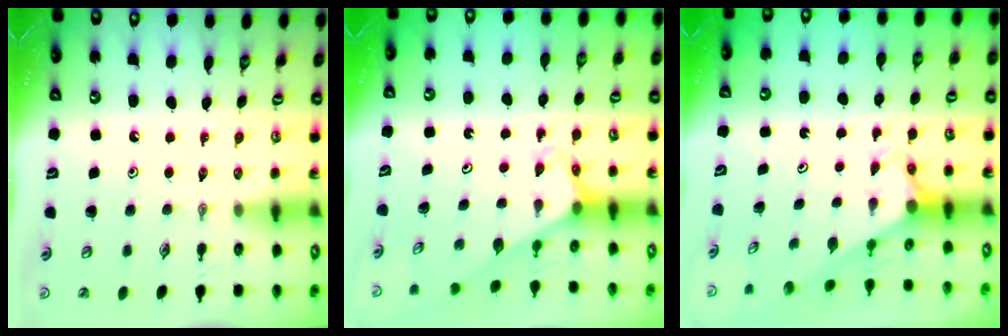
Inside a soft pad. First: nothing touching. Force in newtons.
{"total": 3.0, "press": 3.0, "slide": 0.2}
{"total": 2.9, "press": 2.9, "slide": 0.0}